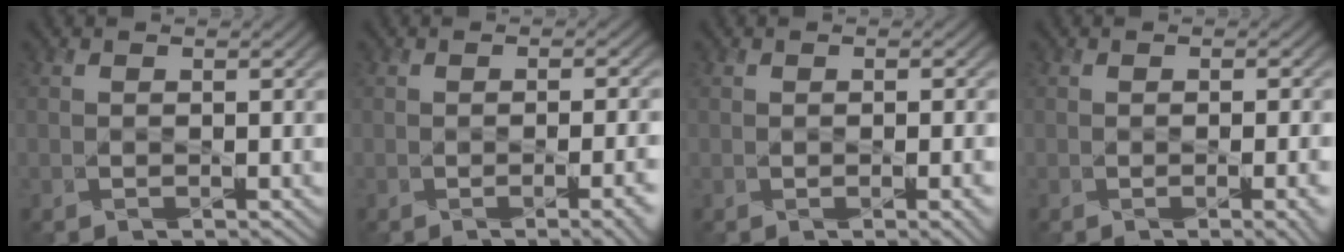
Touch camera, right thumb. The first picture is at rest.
{"total": 5.0, "force": [-1.4, 1.6, 4.6], "torque": [-0.051, -0.006, -0.011]}
{"total": 2.5, "force": [-0.5, 0.6, 2.4], "torque": [-0.034, -0.002, -0.004]}
{"total": 3.5, "force": [-0.8, 0.9, 3.2], "torque": [-0.041, -0.006, -0.006]}